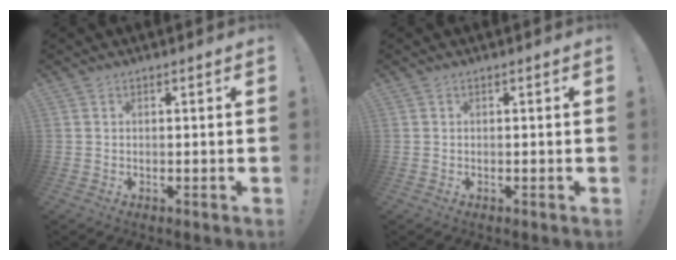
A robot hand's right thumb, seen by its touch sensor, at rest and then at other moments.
{"total": 0.0}